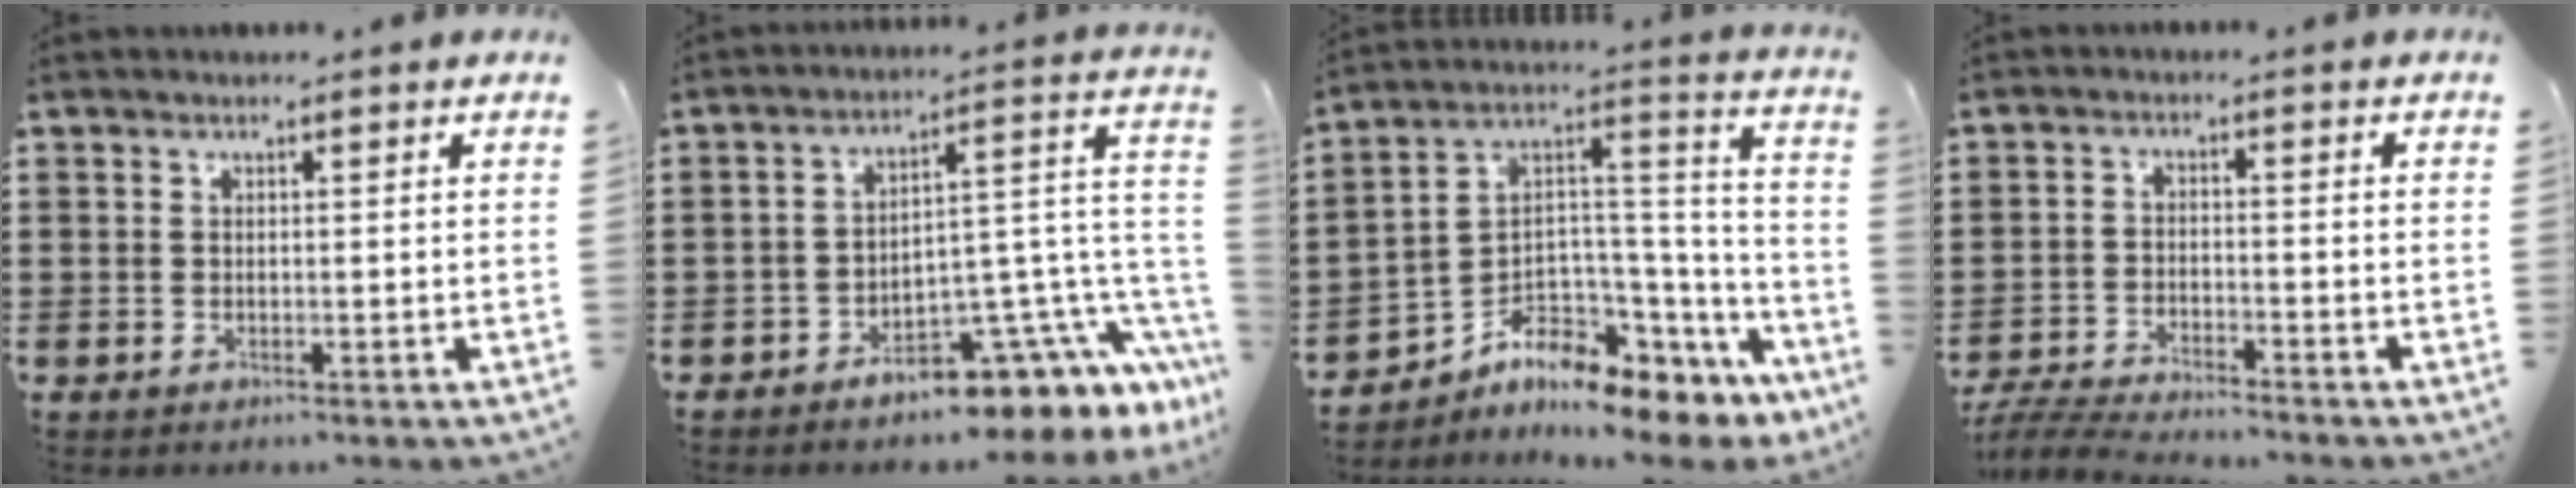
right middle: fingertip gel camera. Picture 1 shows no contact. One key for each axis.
{"total": 7.4, "fx": -4.3, "fy": 3.4, "fz": 4.9, "tx": -0.065, "ty": -0.022, "tz": -0.072}
{"total": 6.5, "fx": -5.2, "fy": 2.7, "fz": 2.9, "tx": -0.073, "ty": -0.025, "tz": -0.104}
{"total": 5.3, "fx": -5.1, "fy": 0.2, "fz": 1.3, "tx": -0.041, "ty": -0.008, "tz": -0.104}